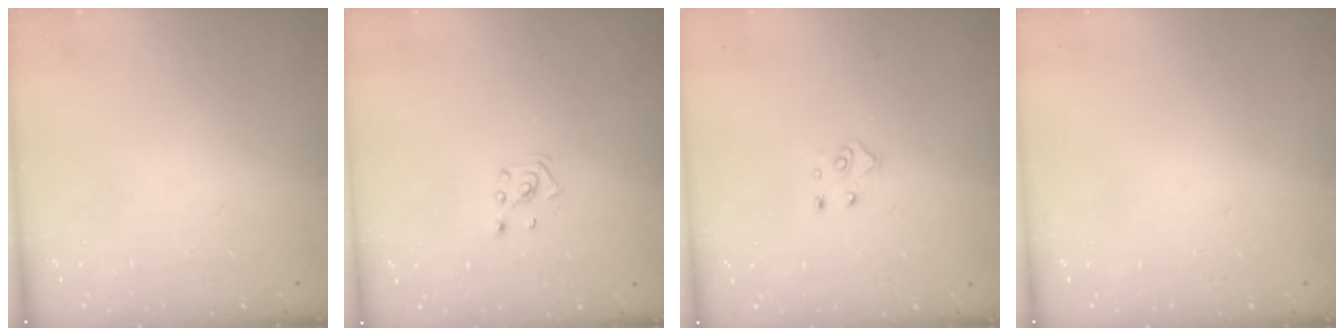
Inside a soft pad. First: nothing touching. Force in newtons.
{"total": 2.1, "press": 2.0, "slide": 0.3}
{"total": 4.8, "press": 4.8, "slide": 0.5}
{"total": 0.0}